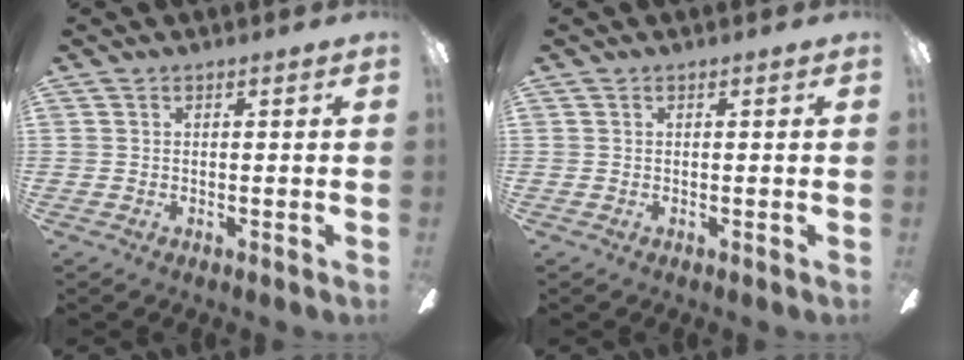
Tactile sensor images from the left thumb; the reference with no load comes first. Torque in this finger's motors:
{"motor_torque": [0.00, 0.00, 0.00, 0.00, 0.00]}